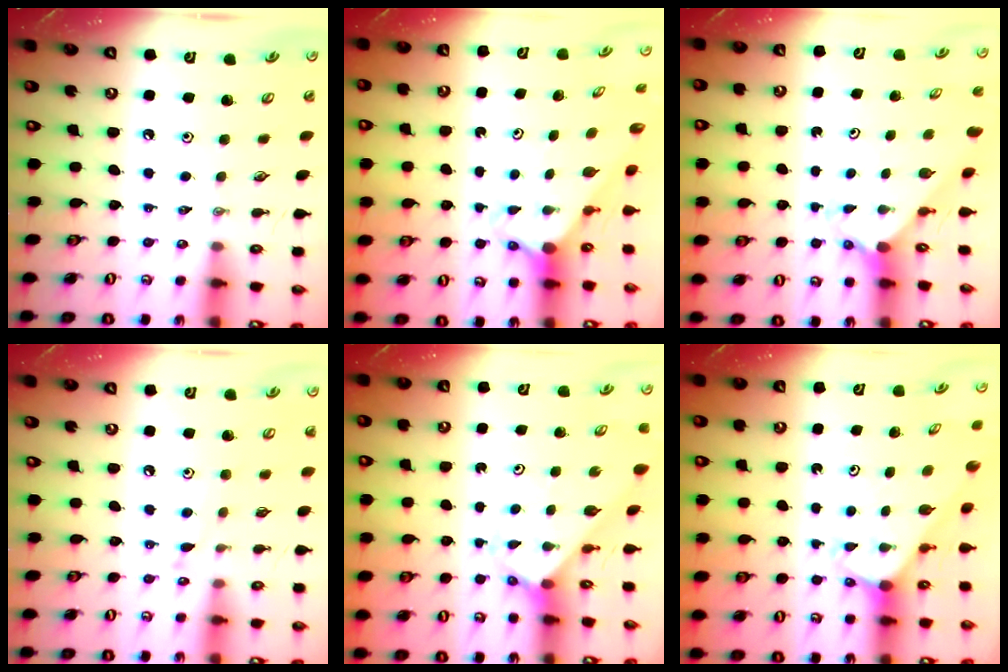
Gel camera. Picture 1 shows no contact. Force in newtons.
{"total": 3.0, "press": 3.0, "slide": 0.2}
{"total": 2.2, "press": 2.2, "slide": 0.2}
{"total": 6.4, "press": 6.4, "slide": 0.6}
{"total": 2.7, "press": 2.7, "slide": 0.1}
{"total": 1.9, "press": 1.9, "slide": 0.1}